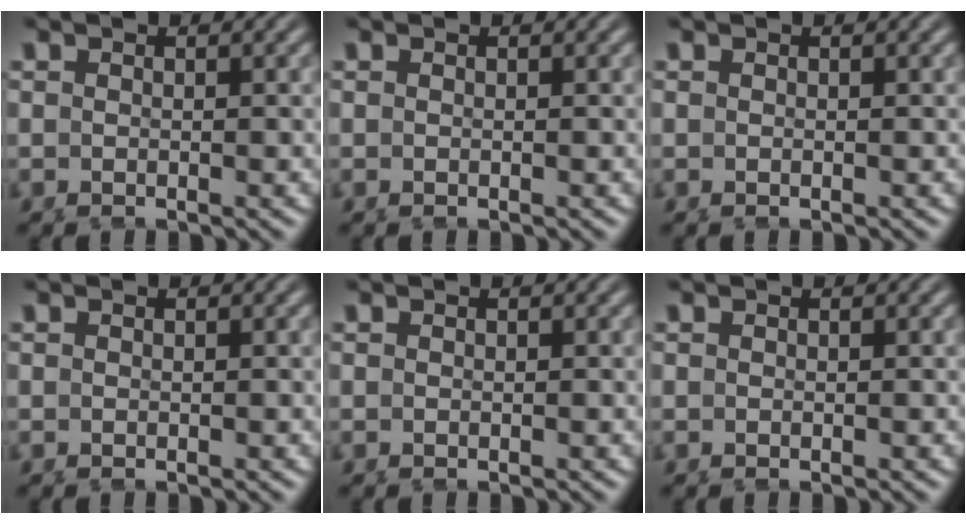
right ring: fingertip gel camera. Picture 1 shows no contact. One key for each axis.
{"total": 0.0}
{"total": 0.0}
{"total": 0.0}
{"total": 0.0}
{"total": 0.0}